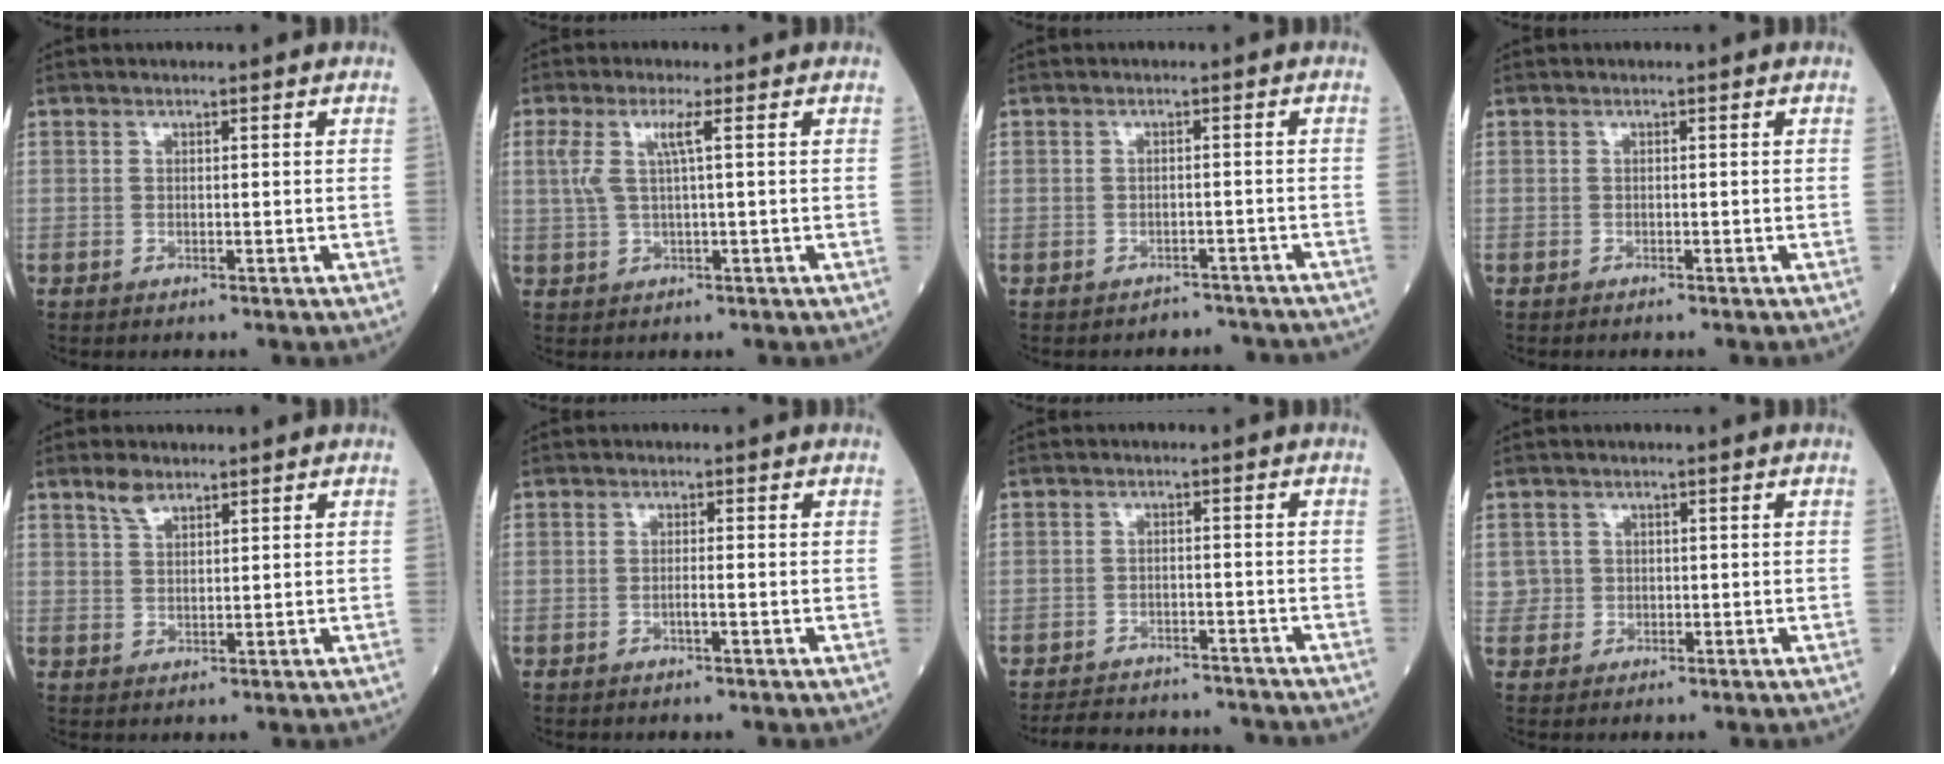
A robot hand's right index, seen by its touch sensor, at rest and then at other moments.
{"total": 3.9, "force": [1.2, 0.0, 3.7], "torque": [-0.085, 0.013, 0.027]}
{"total": 4.8, "force": [-4.4, 1.9, 0.1], "torque": [0.001, 0.007, -0.047]}
{"total": 0.8, "force": [-0.7, 0.0, 0.3], "torque": [-0.005, -0.001, -0.011]}
{"total": 2.8, "force": [2.2, 1.0, 1.4], "torque": [-0.031, 0.005, 0.045]}
{"total": 1.2, "force": [-0.4, -0.1, 1.1], "torque": [-0.021, 0.000, -0.009]}
{"total": 10.0, "force": [-9.4, 2.9, 1.7], "torque": [-0.025, 0.011, -0.125]}
{"total": 2.0, "force": [0.3, 2.0, -0.2], "torque": [0.018, 0.005, 0.002]}